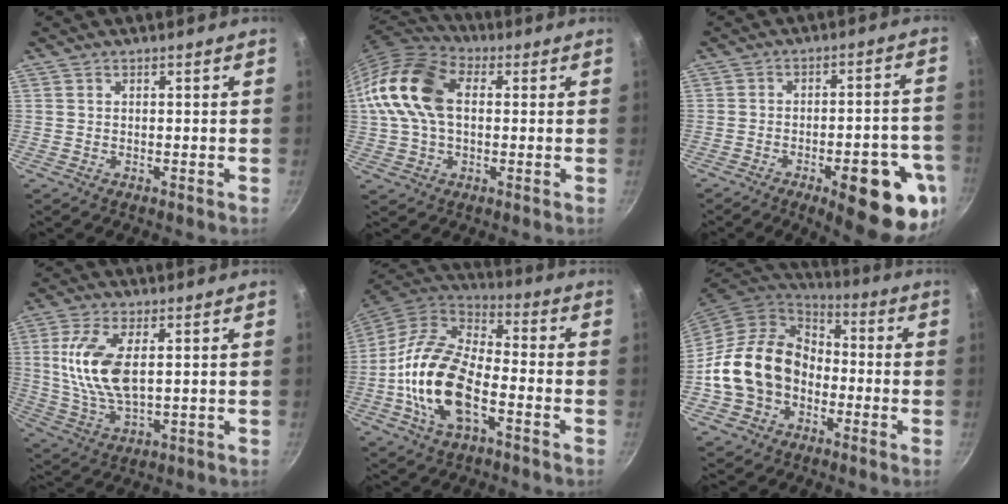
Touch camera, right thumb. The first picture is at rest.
{"total": 16.1, "force": [1.9, 10.6, 11.9], "torque": [-0.221, 0.028, 0.019]}
{"total": 15.6, "force": [-6.3, 5.5, 13.2], "torque": [-0.126, 0.019, -0.075]}
{"total": 12.1, "force": [2.1, 5.6, 10.5], "torque": [-0.208, -0.008, 0.047]}
{"total": 18.5, "force": [-5.1, 9.4, 15.1], "torque": [-0.280, 0.033, -0.110]}
{"total": 17.5, "force": [-3.1, 14.0, 10.0], "torque": [-0.152, 0.050, -0.061]}